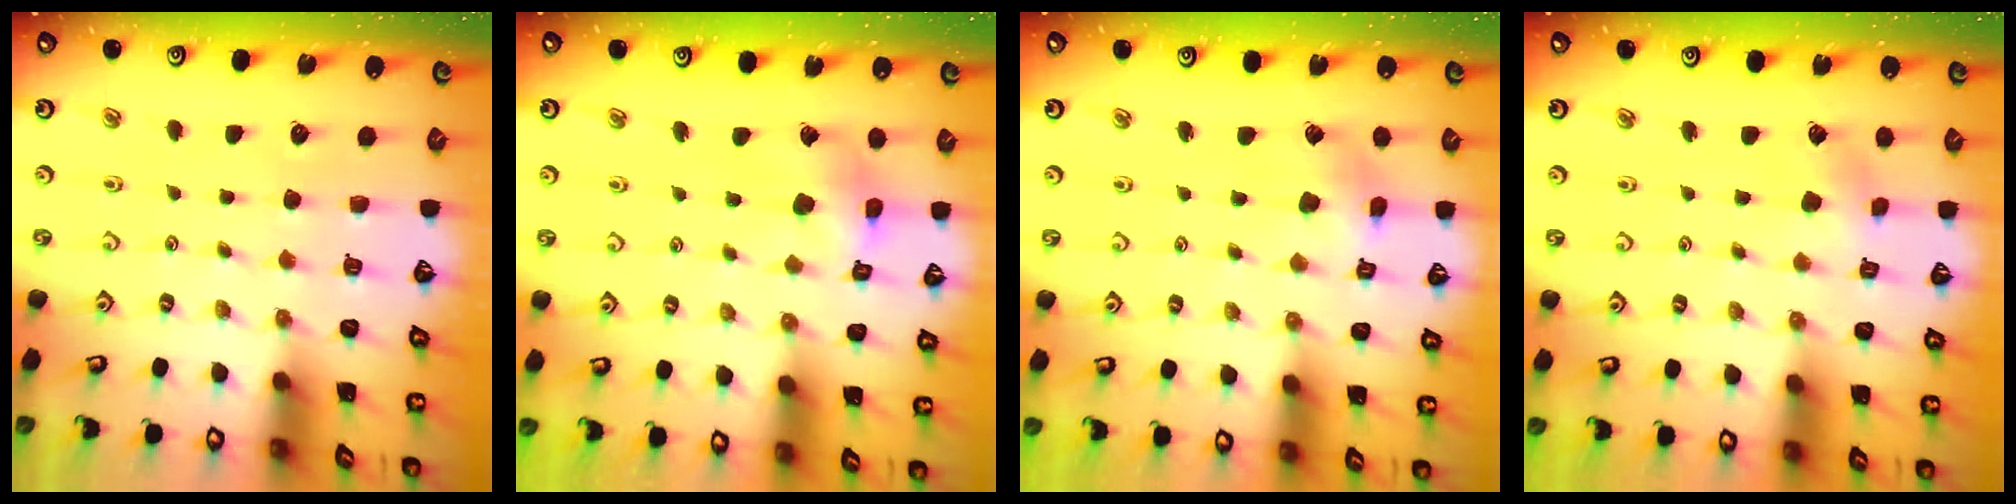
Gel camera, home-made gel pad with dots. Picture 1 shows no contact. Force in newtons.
{"total": 9.6, "press": 9.5, "slide": 1.2}
{"total": 5.0, "press": 4.9, "slide": 0.6}
{"total": 3.1, "press": 3.0, "slide": 0.8}